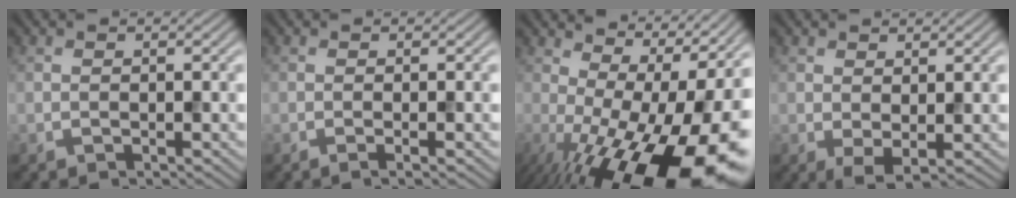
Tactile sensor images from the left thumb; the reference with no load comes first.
{"total": 1.3, "force": [-0.3, 0.2, 1.3], "torque": [-0.020, -0.001, -0.011]}
{"total": 21.0, "force": [-4.2, 9.3, 18.4], "torque": [-0.247, -0.012, -0.054]}
{"total": 2.0, "force": [0.6, 0.8, 1.7], "torque": [-0.037, -0.006, 0.014]}